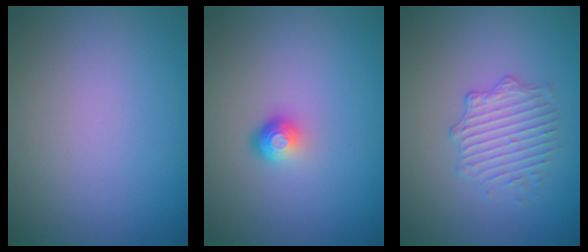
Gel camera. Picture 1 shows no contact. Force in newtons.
{"total": 1.8, "press": 1.2, "slide": 1.3}
{"total": 2.3, "press": 1.6, "slide": 1.6}